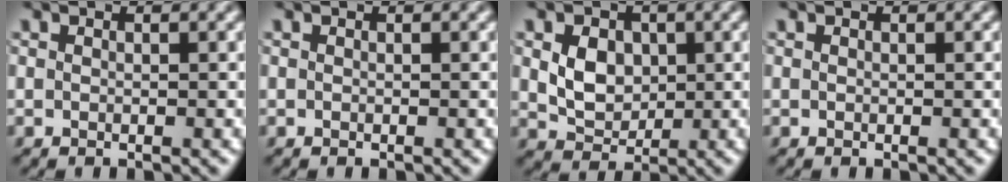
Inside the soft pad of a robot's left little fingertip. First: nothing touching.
{"total": 0.0}
{"total": 3.8, "force": [0.4, 2.9, 2.4], "torque": [-0.054, -0.003, 0.006]}
{"total": 0.0}